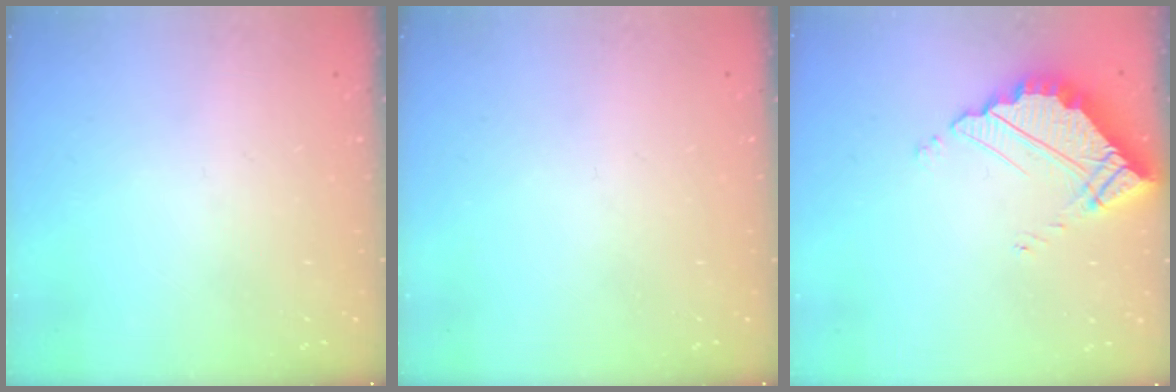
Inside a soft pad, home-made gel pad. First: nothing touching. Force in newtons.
{"total": 0.0}
{"total": 7.0, "press": 7.0, "slide": 0.2}